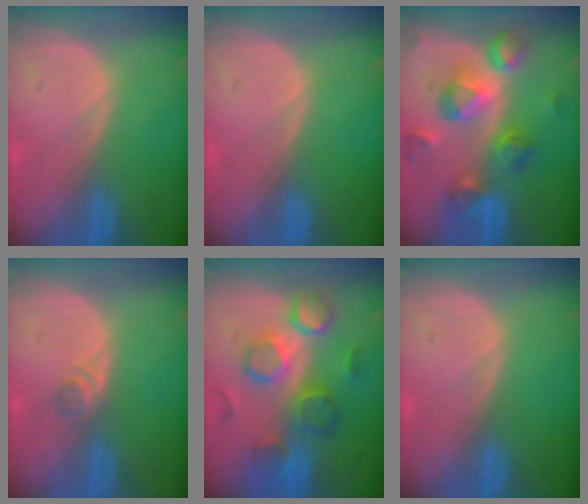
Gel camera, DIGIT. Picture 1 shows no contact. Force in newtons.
{"total": 0.0}
{"total": 10.5, "press": 9.4, "slide": 4.7}
{"total": 1.8, "press": 1.5, "slide": 0.9}
{"total": 9.4, "press": 9.1, "slide": 2.5}
{"total": 0.0}